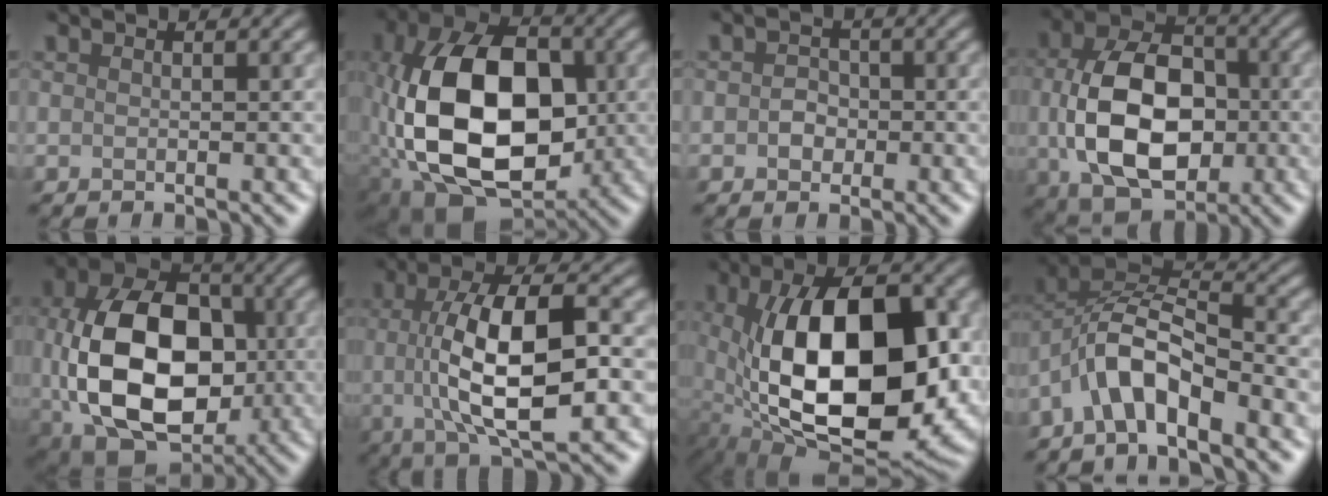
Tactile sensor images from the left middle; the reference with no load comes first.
{"total": 14.2, "force": [-1.3, 9.3, 10.7], "torque": [-0.204, 0.002, -0.026]}
{"total": 1.3, "force": [-0.2, 1.2, 0.3], "torque": [-0.002, 0.001, -0.011]}
{"total": 11.0, "force": [-0.7, 7.3, 8.2], "torque": [-0.160, -0.005, -0.008]}
{"total": 14.9, "force": [-0.3, 10.5, 10.5], "torque": [-0.214, -0.021, 0.010]}
{"total": 10.2, "force": [0.1, 3.2, 9.7], "torque": [-0.172, 0.007, 0.007]}
{"total": 15.6, "force": [-0.1, 8.1, 13.3], "torque": [-0.226, -0.008, 0.015]}
{"total": 6.0, "force": [-3.6, 2.0, 4.4], "torque": [-0.080, 0.011, -0.073]}